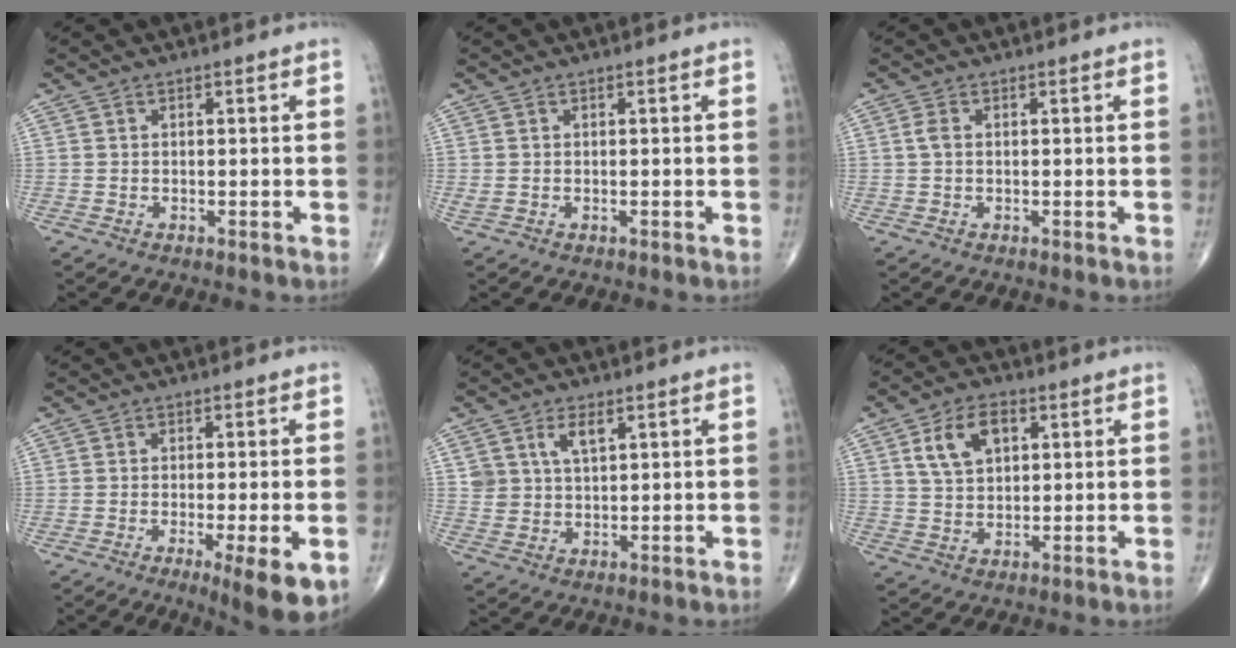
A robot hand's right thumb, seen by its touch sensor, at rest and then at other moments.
{"total": 0.6, "force": [0.1, 0.3, 0.5], "torque": [-0.016, 0.003, 0.008]}
{"total": 1.5, "force": [0.2, 1.0, 1.1], "torque": [-0.027, 0.007, 0.004]}
{"total": 9.4, "force": [-3.4, 1.9, 8.6], "torque": [-0.116, -0.014, -0.045]}
{"total": 4.8, "force": [2.4, 2.7, 3.2], "torque": [-0.049, -0.013, 0.047]}
{"total": 8.3, "force": [3.1, 5.1, 5.8], "torque": [-0.089, -0.001, 0.058]}